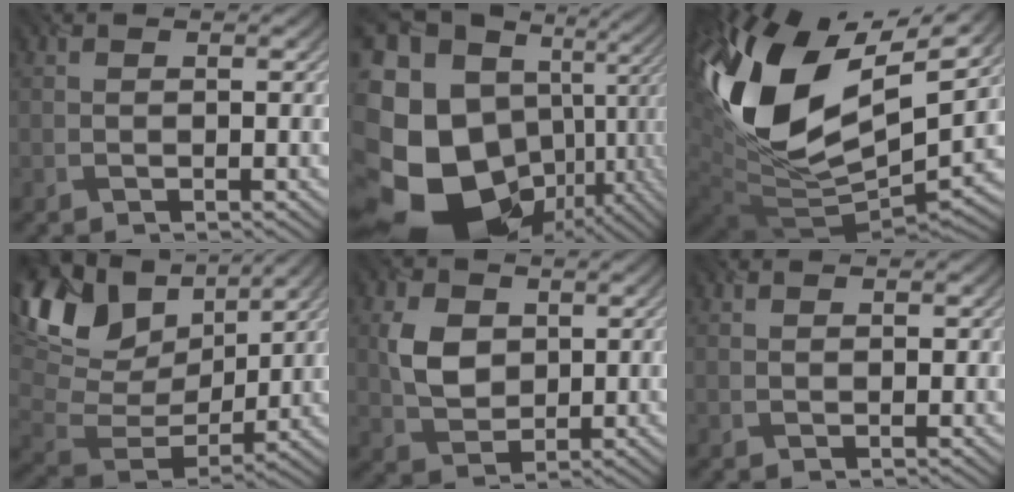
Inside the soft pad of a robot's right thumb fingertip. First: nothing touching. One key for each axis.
{"total": 23.9, "fx": -6.5, "fy": 19.3, "fz": 12.6, "tx": -0.299, "ty": -0.024, "tz": -0.108}
{"total": 17.8, "fx": 6.0, "fy": 10.3, "fz": 13.2, "tx": -0.312, "ty": 0.004, "tz": 0.109}
{"total": 14.5, "fx": 7.9, "fy": 8.4, "fz": 8.8, "tx": -0.211, "ty": 0.028, "tz": 0.141}
{"total": 5.5, "fx": 1.7, "fy": 4.1, "fz": 3.3, "tx": -0.080, "ty": 0.001, "tz": 0.033}
{"total": 0.8, "fx": 0.7, "fy": 0.1, "fz": 0.3, "tx": -0.005, "ty": 0.002, "tz": 0.007}